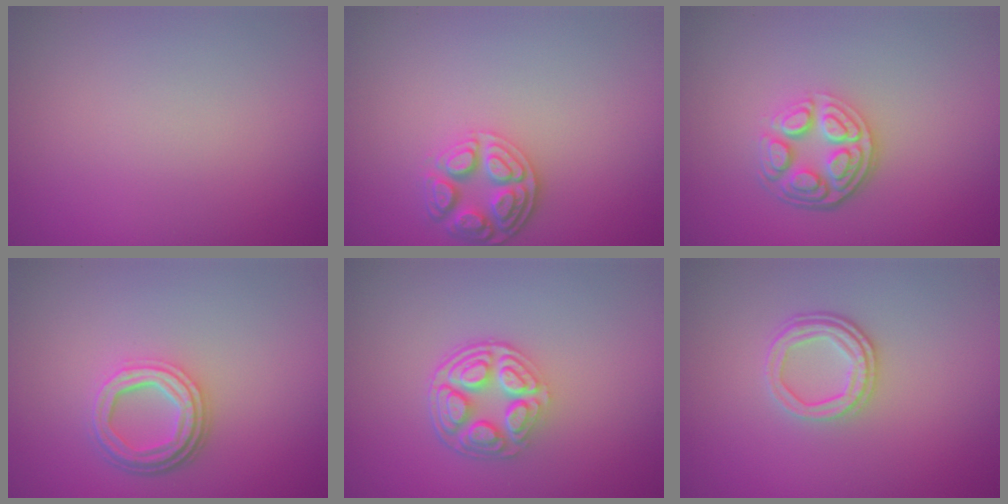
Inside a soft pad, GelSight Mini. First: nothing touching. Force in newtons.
{"total": 3.7, "press": 3.1, "slide": 2.0}
{"total": 4.7, "press": 3.4, "slide": 3.1}
{"total": 4.2, "press": 3.2, "slide": 2.8}
{"total": 5.0, "press": 3.7, "slide": 3.3}
{"total": 2.6, "press": 2.3, "slide": 1.3}